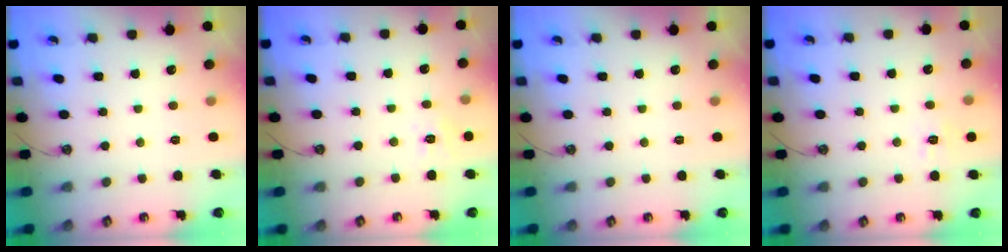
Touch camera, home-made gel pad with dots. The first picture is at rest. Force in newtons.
{"total": 6.3, "press": 6.3, "slide": 0.7}
{"total": 0.0}
{"total": 7.4, "press": 7.4, "slide": 0.5}